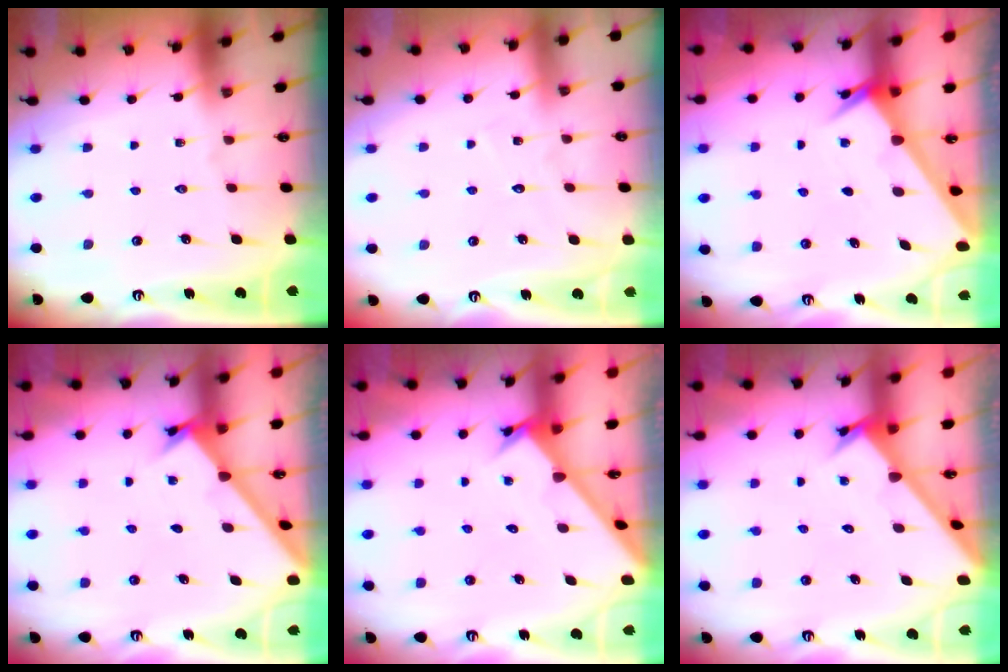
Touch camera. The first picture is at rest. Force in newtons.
{"total": 3.5, "press": 3.5, "slide": 0.4}
{"total": 2.0, "press": 2.0, "slide": 0.1}
{"total": 1.8, "press": 1.8, "slide": 0.2}
{"total": 2.6, "press": 2.6, "slide": 0.3}
{"total": 2.6, "press": 2.6, "slide": 0.2}